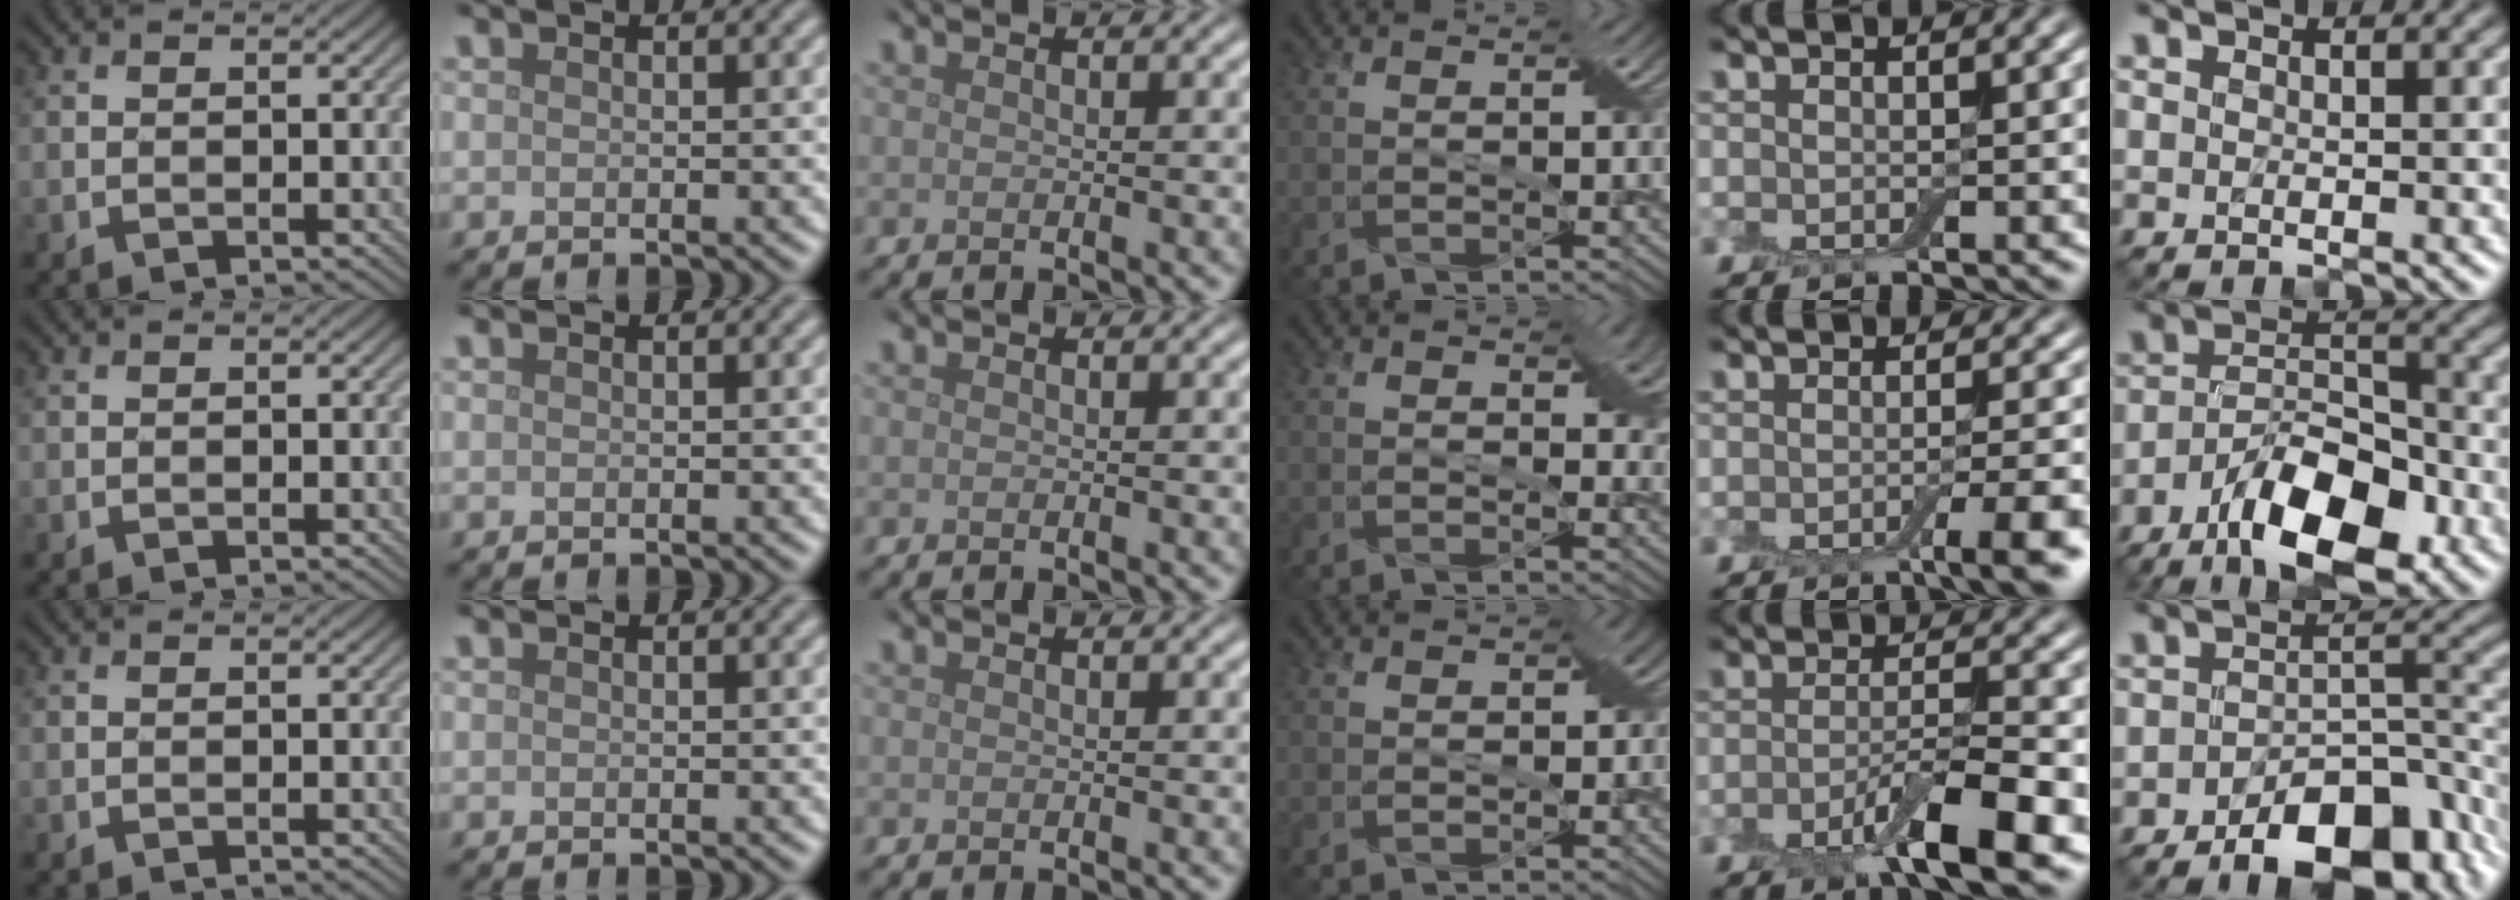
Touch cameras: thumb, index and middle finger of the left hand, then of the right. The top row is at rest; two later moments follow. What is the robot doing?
{"motion": "wrap", "object": "cling film"}